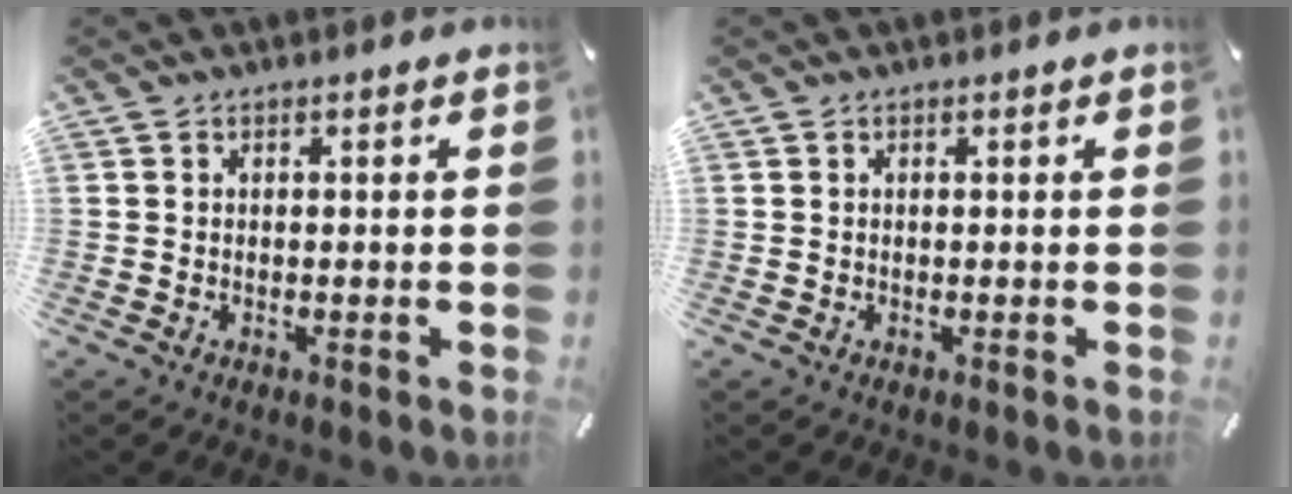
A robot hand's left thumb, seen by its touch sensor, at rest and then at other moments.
{"total": 0.0}